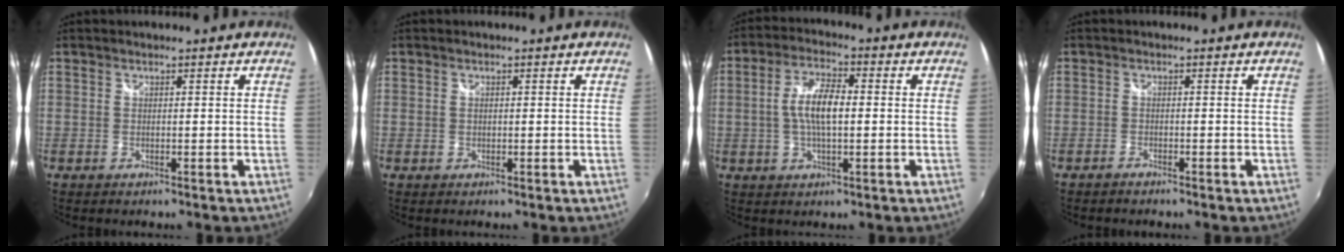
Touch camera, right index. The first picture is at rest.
{"total": 0.6, "force": [0.0, 0.5, 0.3], "torque": [-0.005, 0.000, -0.001]}
{"total": 7.7, "force": [-0.1, 2.8, 7.1], "torque": [-0.139, 0.010, -0.003]}
{"total": 1.2, "force": [-1.1, 0.3, 0.4], "torque": [-0.014, -0.003, -0.024]}